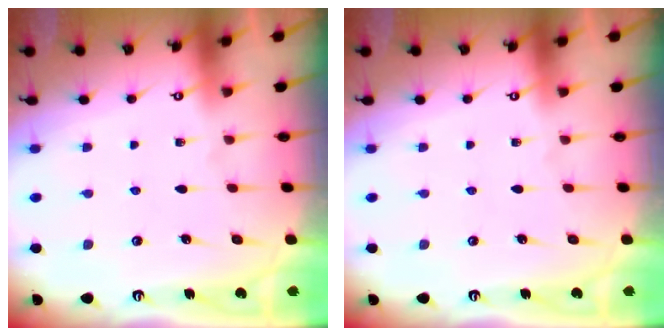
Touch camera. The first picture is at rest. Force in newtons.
{"total": 0.0}